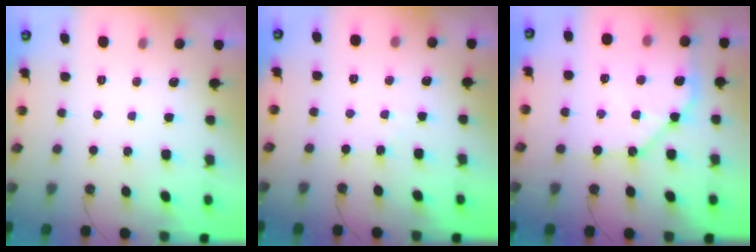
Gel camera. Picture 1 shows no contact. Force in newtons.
{"total": 4.1, "press": 4.1, "slide": 0.7}
{"total": 13.4, "press": 13.3, "slide": 1.8}